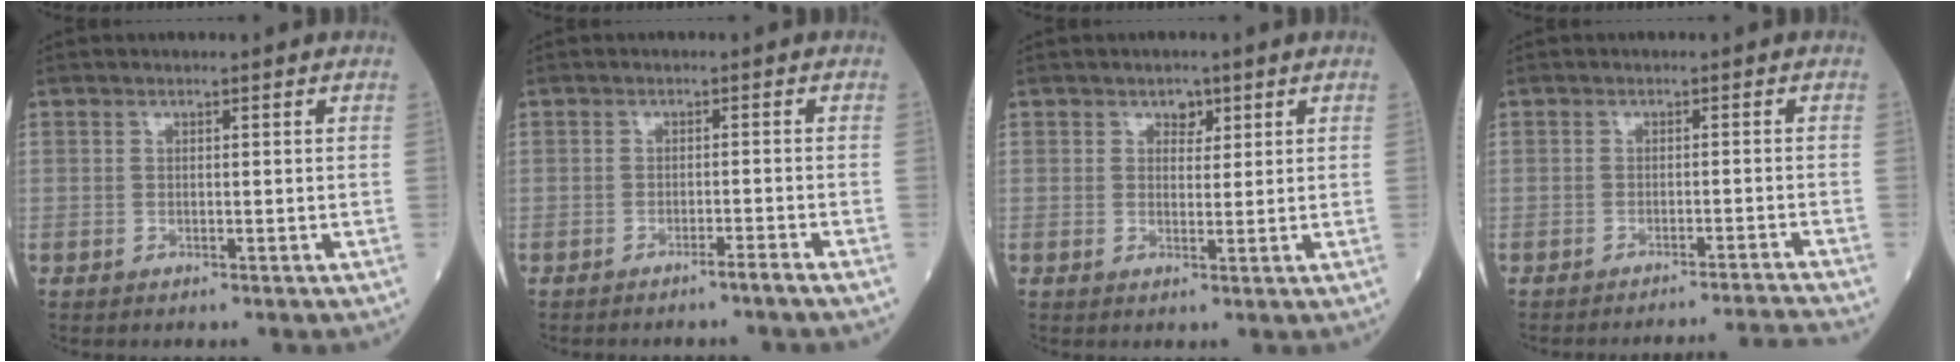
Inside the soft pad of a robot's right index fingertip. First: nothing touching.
{"total": 2.4, "force": [-2.0, -0.9, 1.1], "torque": [-0.015, 0.005, -0.030]}
{"total": 2.0, "force": [1.1, 1.3, 1.0], "torque": [-0.008, 0.000, 0.015]}
{"total": 8.1, "force": [-7.4, -3.3, 0.1], "torque": [0.010, -0.011, -0.098]}